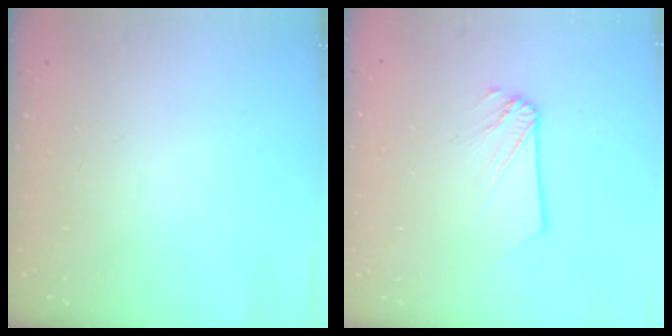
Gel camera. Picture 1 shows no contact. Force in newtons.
{"total": 2.5, "press": 2.5, "slide": 0.1}